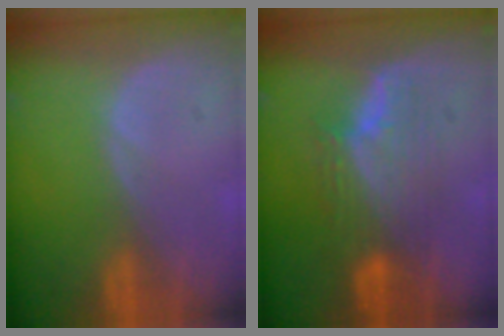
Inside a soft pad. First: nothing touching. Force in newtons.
{"total": 7.6, "press": 7.3, "slide": 2.0}